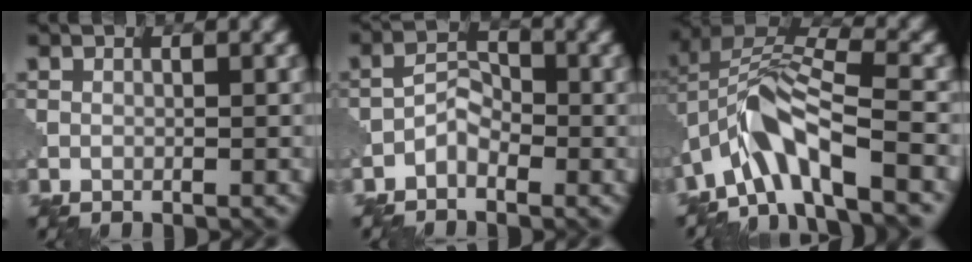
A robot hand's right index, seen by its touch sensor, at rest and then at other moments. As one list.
[{"total": 2.2, "force": [-1.4, 1.2, 1.2], "torque": [-0.019, 0.012, -0.031]}, {"total": 8.1, "force": [-3.8, 2.6, 6.6], "torque": [-0.121, 0.015, -0.083]}]